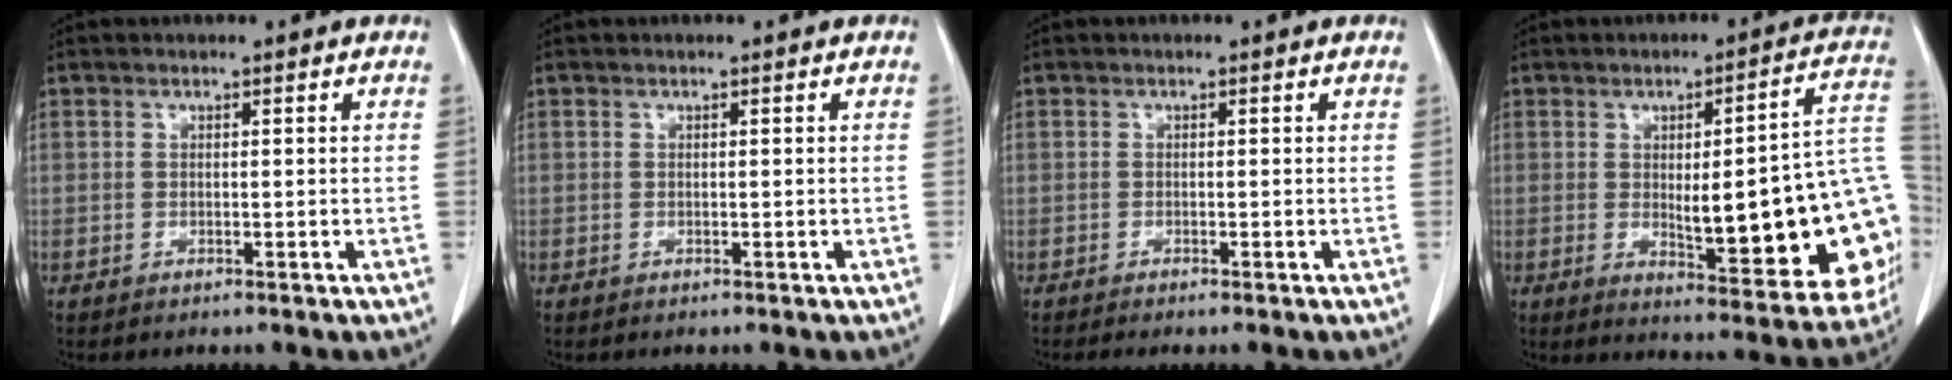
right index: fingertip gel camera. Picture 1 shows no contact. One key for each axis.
{"total": 0.0}
{"total": 1.2, "fx": -1.0, "fy": -0.1, "fz": 0.6, "tx": -0.008, "ty": 0.000, "tz": -0.016}
{"total": 22.7, "fx": -3.0, "fy": 4.5, "fz": 22.1, "tx": -0.198, "ty": 0.020, "tz": -0.021}